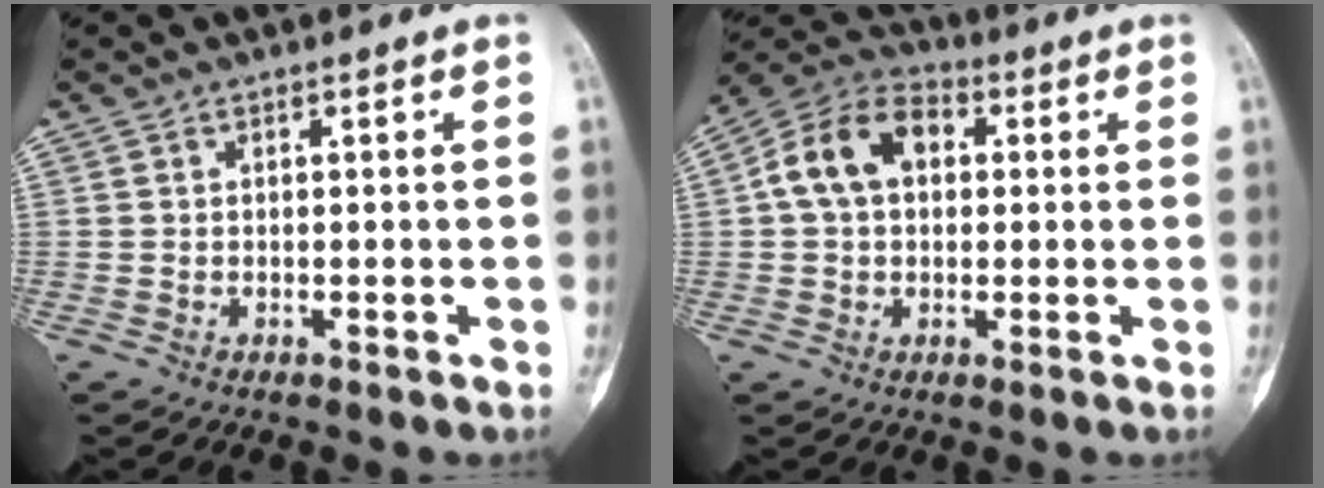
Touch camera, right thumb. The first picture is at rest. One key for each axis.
{"total": 11.5, "fx": 1.9, "fy": 8.0, "fz": 7.9, "tx": -0.133, "ty": 0.030, "tz": 0.024}